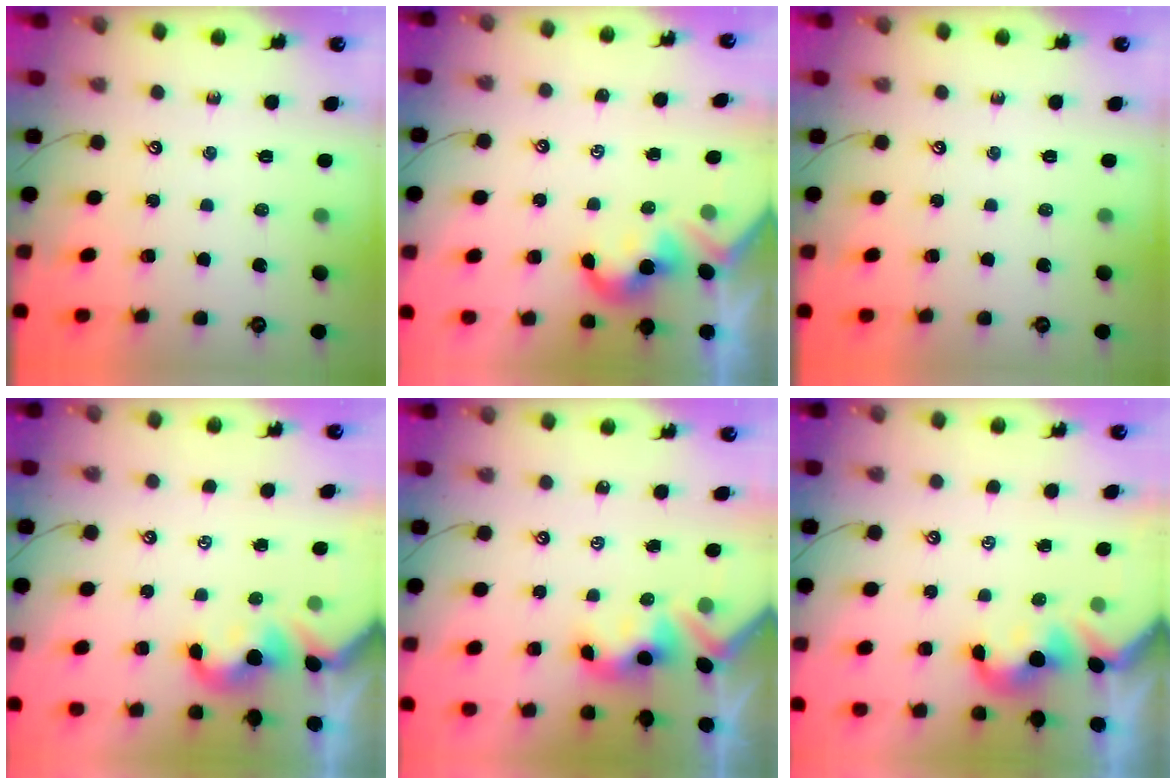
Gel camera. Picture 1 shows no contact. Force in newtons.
{"total": 2.0, "press": 1.9, "slide": 0.5}
{"total": 0.0}
{"total": 1.2, "press": 1.1, "slide": 0.6}
{"total": 3.3, "press": 3.3, "slide": 0.4}
{"total": 0.0}